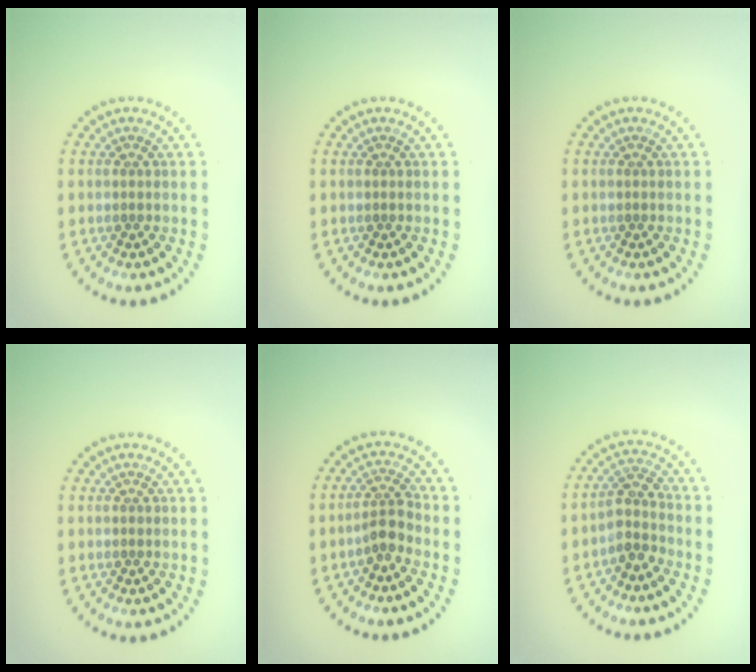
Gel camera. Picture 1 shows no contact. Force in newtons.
{"total": 0.0}
{"total": 0.0}
{"total": 0.0}
{"total": 2.3, "press": 1.8, "slide": 1.3}
{"total": 2.5, "press": 2.0, "slide": 1.5}